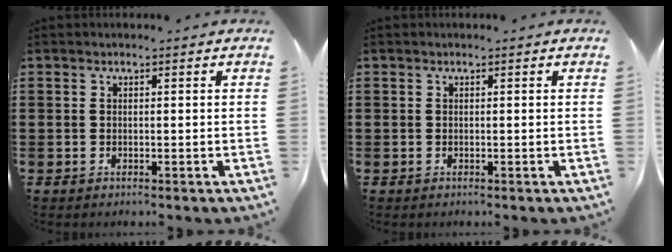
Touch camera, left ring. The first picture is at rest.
{"total": 0.0}